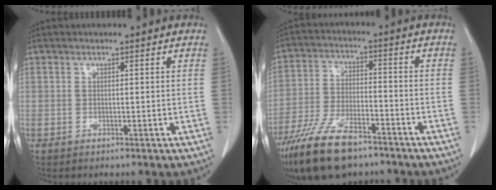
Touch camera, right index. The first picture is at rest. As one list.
[{"total": 13.7, "force": [-9.9, 4.5, 8.3], "torque": [-0.168, -0.019, -0.179]}]